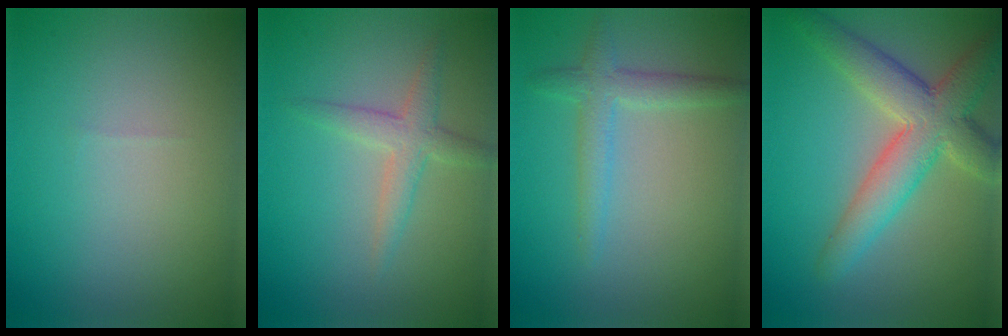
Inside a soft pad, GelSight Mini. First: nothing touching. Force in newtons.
{"total": 2.4, "press": 2.4, "slide": 0.1}
{"total": 2.4, "press": 2.4, "slide": 0.1}
{"total": 6.6, "press": 6.6, "slide": 0.4}